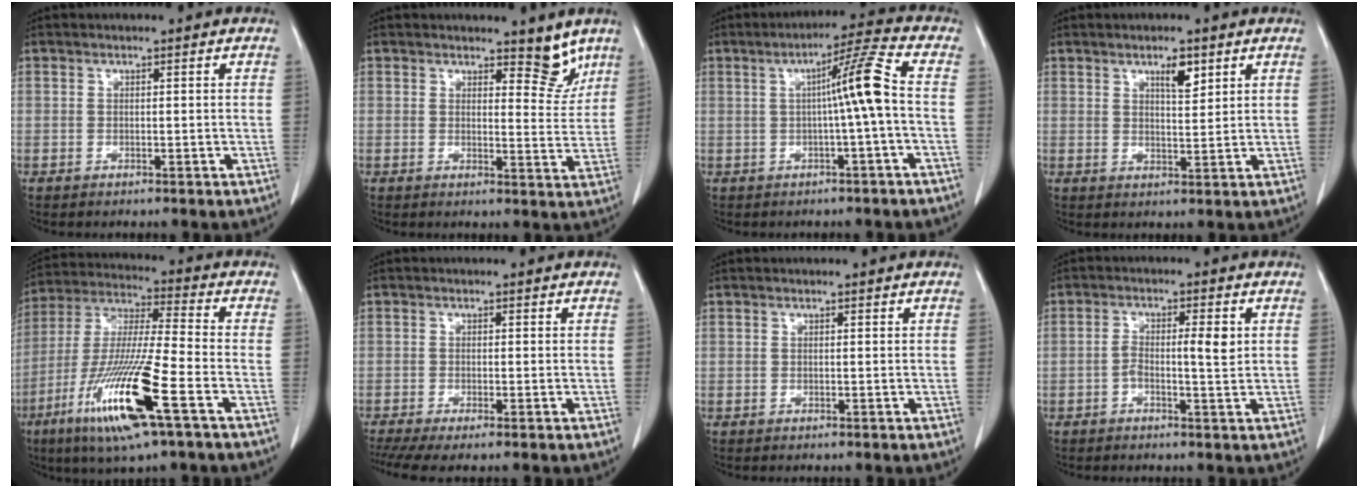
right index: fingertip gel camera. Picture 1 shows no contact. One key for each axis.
{"total": 3.1, "fx": 2.8, "fy": 0.3, "fz": 1.2, "tx": -0.023, "ty": -0.026, "tz": 0.034}
{"total": 7.0, "fx": -0.1, "fy": -1.2, "fz": 6.9, "tx": -0.109, "ty": 0.016, "tz": -0.001}
{"total": 3.7, "fx": 2.2, "fy": 1.0, "fz": 2.8, "tx": -0.047, "ty": -0.003, "tz": 0.037}
{"total": 17.8, "fx": -7.9, "fy": 0.9, "fz": 15.9, "tx": -0.342, "ty": -0.033, "tz": -0.150}
{"total": 4.7, "fx": -3.3, "fy": 0.6, "fz": 3.3, "tx": -0.062, "ty": -0.008, "tz": -0.060}
{"total": 0.0}
{"total": 4.3, "fx": 0.1, "fy": 1.0, "fz": 4.2, "tx": -0.074, "ty": 0.011, "tz": 0.002}